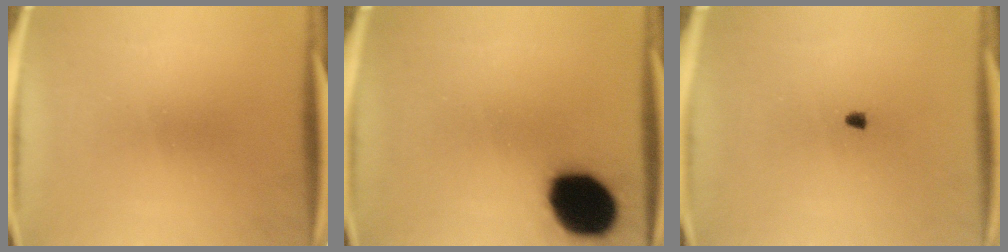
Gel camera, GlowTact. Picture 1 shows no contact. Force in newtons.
{"total": 19.1}
{"total": 1.0}